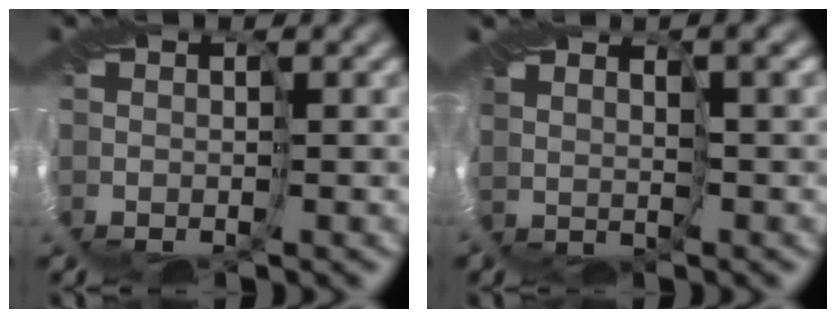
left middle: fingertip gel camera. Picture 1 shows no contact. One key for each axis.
{"total": 3.0, "fx": 2.7, "fy": 0.5, "fz": 1.2, "tx": -0.025, "ty": 0.011, "tz": 0.053}